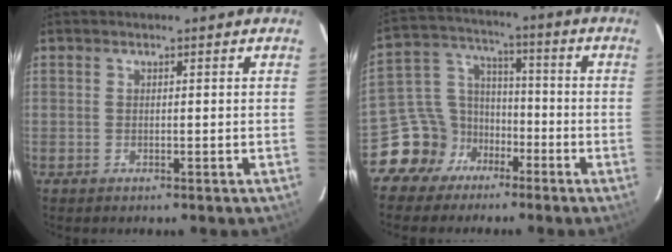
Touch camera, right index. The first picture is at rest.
{"total": 10.5, "force": [-6.6, 7.9, 2.0], "torque": [-0.054, 0.048, -0.115]}